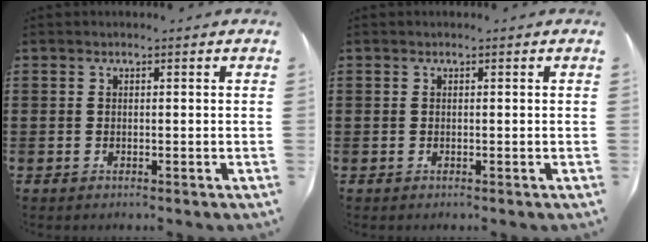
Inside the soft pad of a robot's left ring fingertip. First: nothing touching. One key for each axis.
{"total": 0.0}